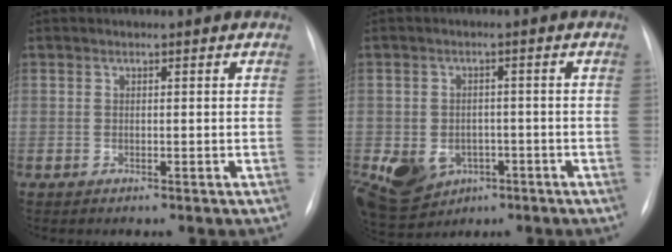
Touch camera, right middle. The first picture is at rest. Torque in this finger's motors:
{"motor_torque": [1.14, -0.91, 0.48, 0.09]}